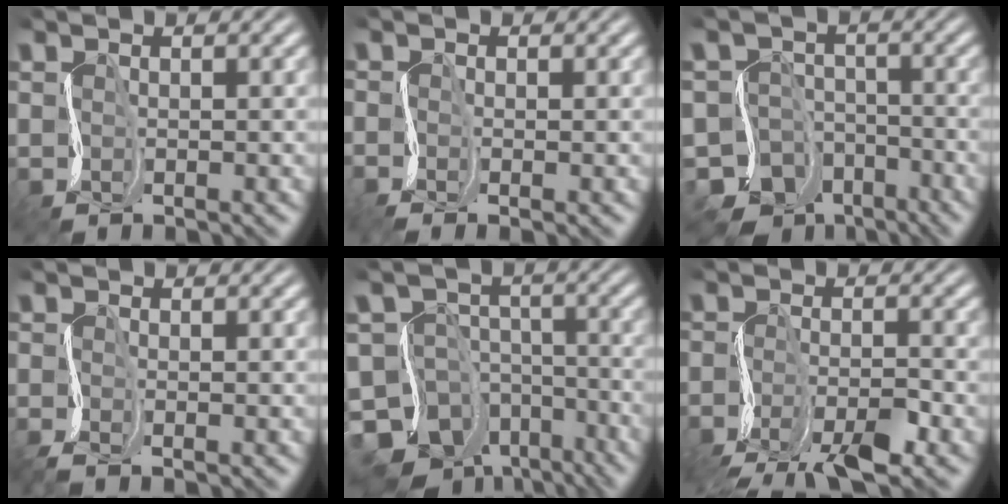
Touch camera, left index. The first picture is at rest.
{"total": 1.2, "force": [-1.1, -0.1, 0.6], "torque": [-0.015, -0.005, -0.028]}
{"total": 7.4, "force": [-5.5, 4.6, 1.8], "torque": [-0.018, -0.008, -0.101]}
{"total": 1.4, "force": [-1.2, -0.1, 0.8], "torque": [-0.023, -0.004, -0.032]}
{"total": 10.7, "force": [-7.5, 6.5, 3.8], "torque": [-0.066, 0.006, -0.133]}
{"total": 5.6, "force": [-4.1, 1.3, 3.6], "torque": [-0.069, -0.006, -0.085]}